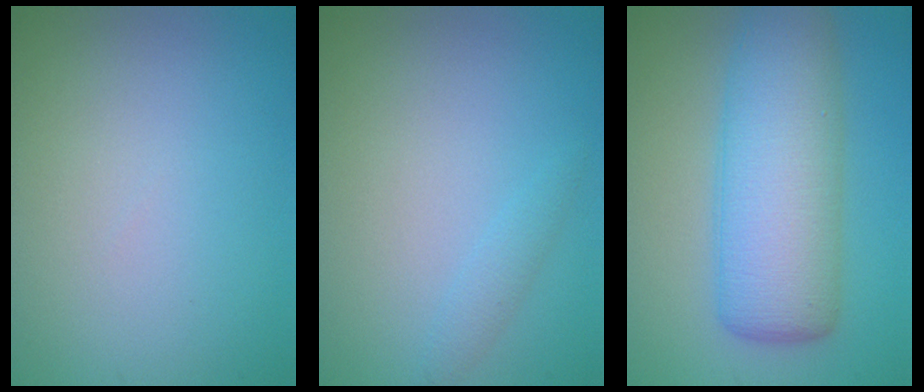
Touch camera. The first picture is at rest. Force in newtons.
{"total": 1.1, "press": 1.1, "slide": 0.1}
{"total": 9.1, "press": 9.1, "slide": 0.5}